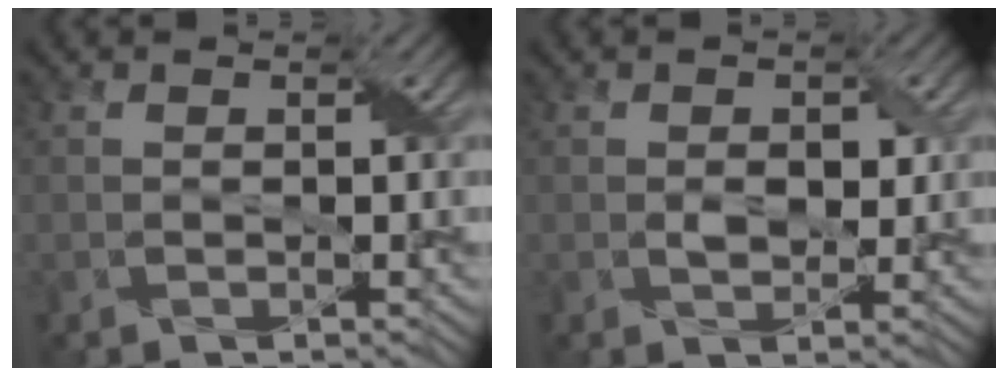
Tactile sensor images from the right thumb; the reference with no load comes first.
{"total": 2.4, "force": [0.1, 1.5, 1.8], "torque": [-0.036, -0.004, 0.005]}